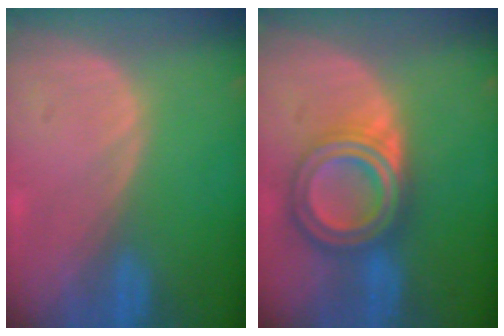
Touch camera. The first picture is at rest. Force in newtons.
{"total": 7.9, "press": 7.8, "slide": 0.4}